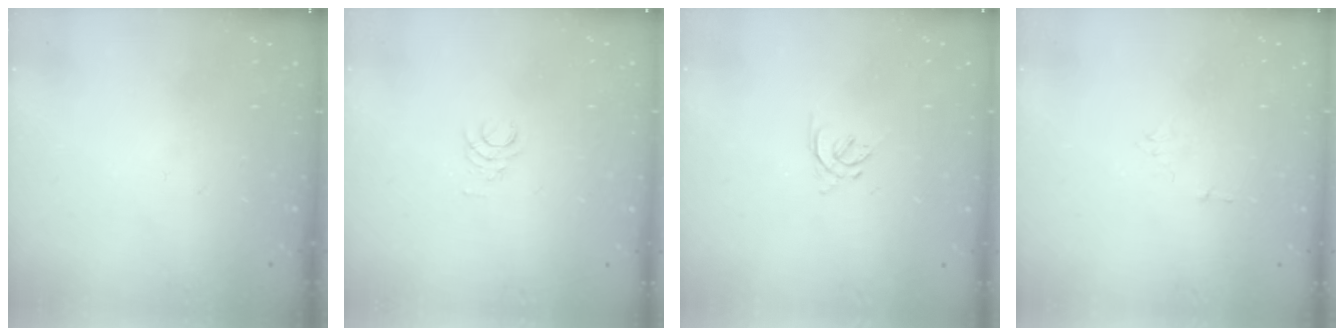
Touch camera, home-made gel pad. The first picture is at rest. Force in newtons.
{"total": 3.6, "press": 3.5, "slide": 0.4}
{"total": 2.2, "press": 2.2, "slide": 0.4}
{"total": 4.9, "press": 4.9, "slide": 0.5}